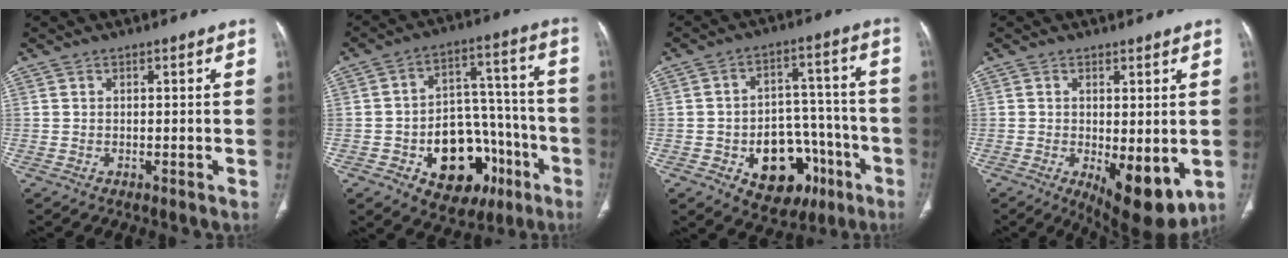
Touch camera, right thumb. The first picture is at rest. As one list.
[{"total": 19.2, "force": [-7.2, 12.9, 12.2], "torque": [-0.126, 0.060, -0.091]}, {"total": 16.2, "force": [-6.7, 11.0, 9.8], "torque": [-0.091, 0.055, -0.083]}, {"total": 10.8, "force": [-2.3, 4.4, 9.6], "torque": [-0.128, -0.025, -0.020]}]